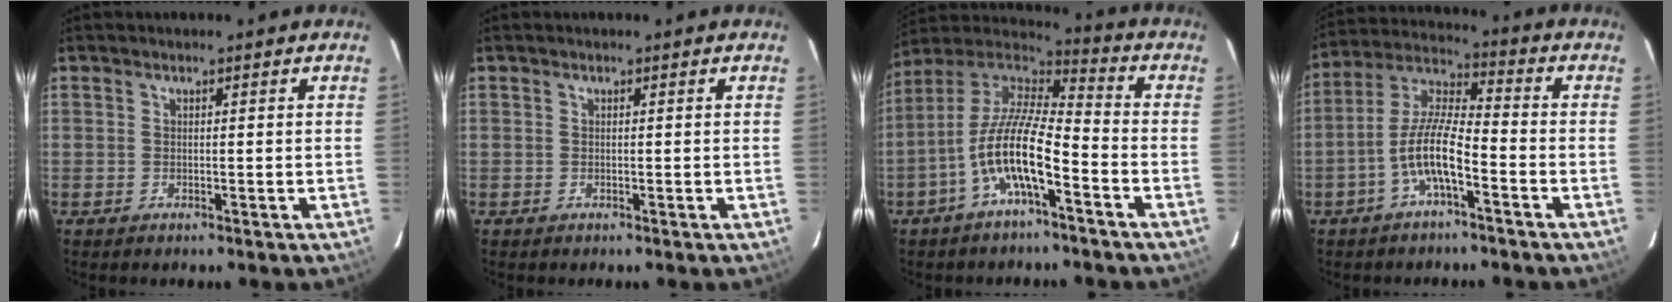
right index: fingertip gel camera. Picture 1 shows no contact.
{"total": 0.0}
{"total": 13.9, "force": [-6.0, 3.5, 12.0], "torque": [-0.236, 0.001, -0.120]}
{"total": 9.5, "force": [-4.3, 2.1, 8.2], "torque": [-0.177, 0.010, -0.086]}